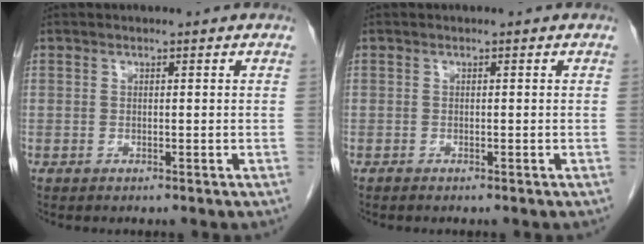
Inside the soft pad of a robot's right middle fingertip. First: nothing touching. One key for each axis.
{"total": 0.0}